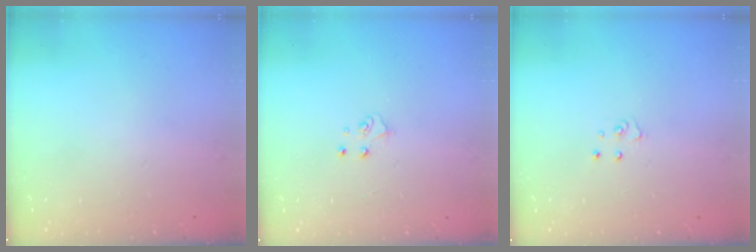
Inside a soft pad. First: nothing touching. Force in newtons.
{"total": 4.5, "press": 4.4, "slide": 1.0}
{"total": 2.9, "press": 2.9, "slide": 0.3}